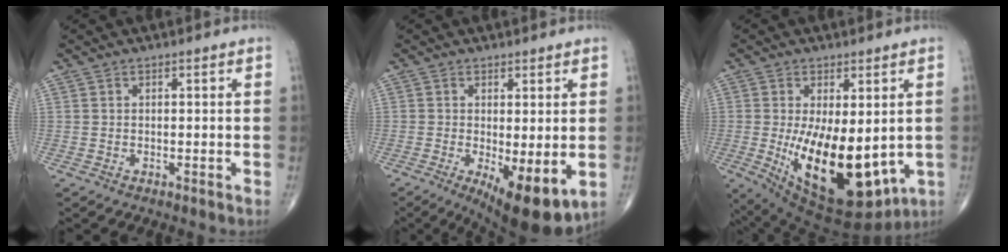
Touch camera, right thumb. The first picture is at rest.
{"total": 10.8, "force": [-2.7, 3.6, 9.8], "torque": [-0.142, -0.027, -0.031]}
{"total": 19.5, "force": [-2.5, 9.1, 17.1], "torque": [-0.269, -0.033, -0.007]}